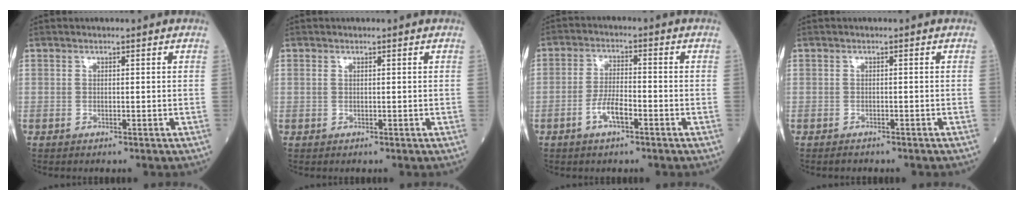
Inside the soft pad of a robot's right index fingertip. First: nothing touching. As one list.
[{"total": 0.7, "force": [0.3, 0.4, 0.4], "torque": [-0.014, 0.008, 0.008]}, {"total": 4.6, "force": [-2.3, 1.3, 3.8], "torque": [-0.069, 0.005, -0.045]}, {"total": 1.4, "force": [-1.3, 0.4, 0.5], "torque": [-0.011, -0.002, -0.015]}]